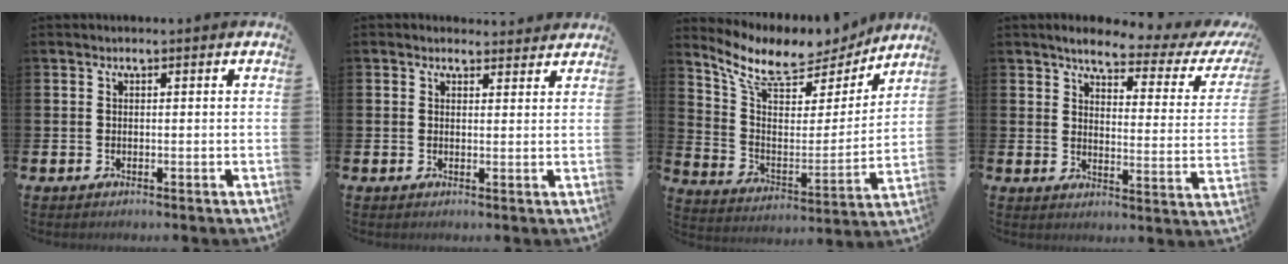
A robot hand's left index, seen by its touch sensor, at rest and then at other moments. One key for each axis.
{"total": 1.8, "fx": 1.7, "fy": 0.7, "fz": 0.0, "tx": 0.004, "ty": -0.004, "tz": 0.028}
{"total": 9.2, "fx": 7.9, "fy": 3.4, "fz": 3.3, "tx": -0.104, "ty": -0.051, "tz": 0.135}
{"total": 4.4, "fx": 3.6, "fy": 1.1, "fz": 2.2, "tx": -0.057, "ty": -0.024, "tz": 0.052}